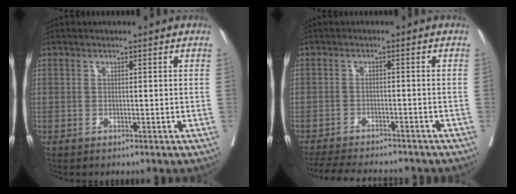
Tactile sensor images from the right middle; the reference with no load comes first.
{"total": 12.7, "force": [-11.5, 2.4, 4.9], "torque": [-0.088, -0.013, -0.160]}